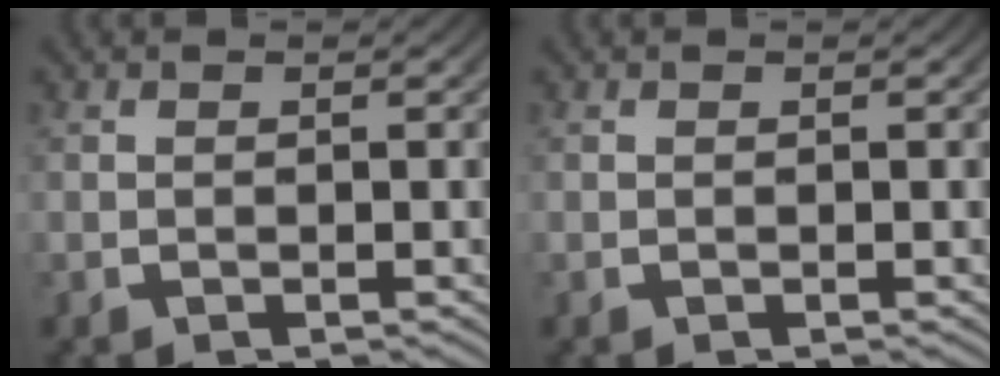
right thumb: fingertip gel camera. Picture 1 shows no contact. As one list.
[{"total": 0.0}]